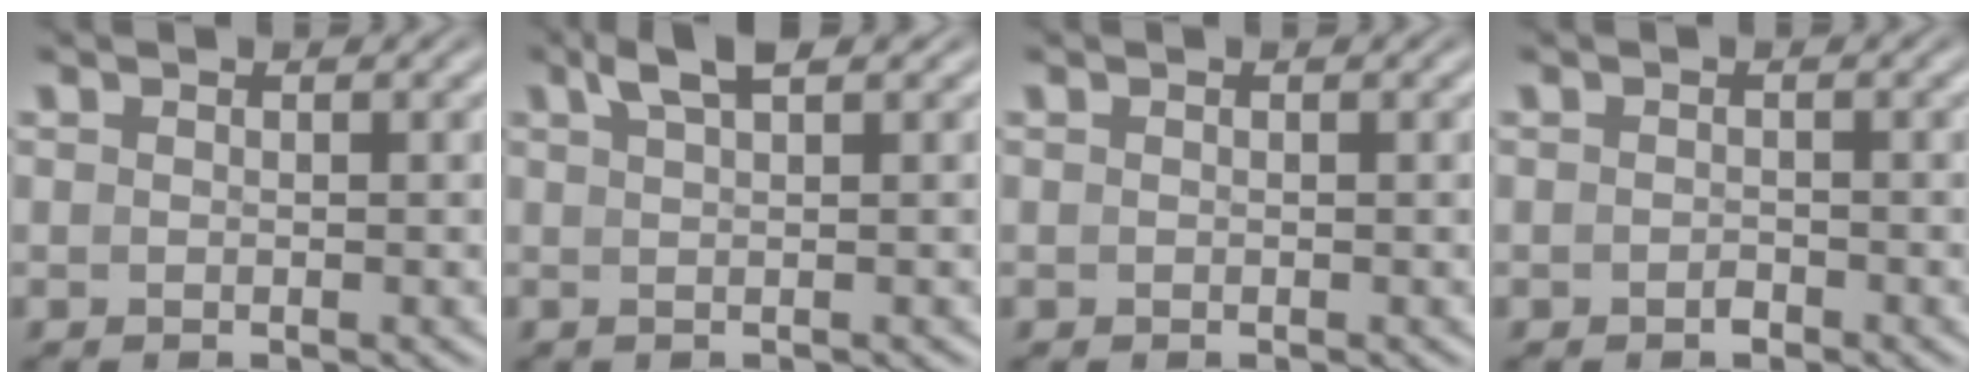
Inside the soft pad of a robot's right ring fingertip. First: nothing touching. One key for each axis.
{"total": 2.8, "fx": 1.7, "fy": -0.5, "fz": 2.1, "tx": -0.037, "ty": 0.004, "tz": 0.031}
{"total": 1.1, "fx": -0.3, "fy": -1.0, "fz": -0.4, "tx": 0.014, "ty": -0.011, "tz": 0.005}
{"total": 0.6, "fx": -0.6, "fy": 0.0, "fz": 0.1, "tx": -0.002, "ty": -0.003, "tz": -0.008}